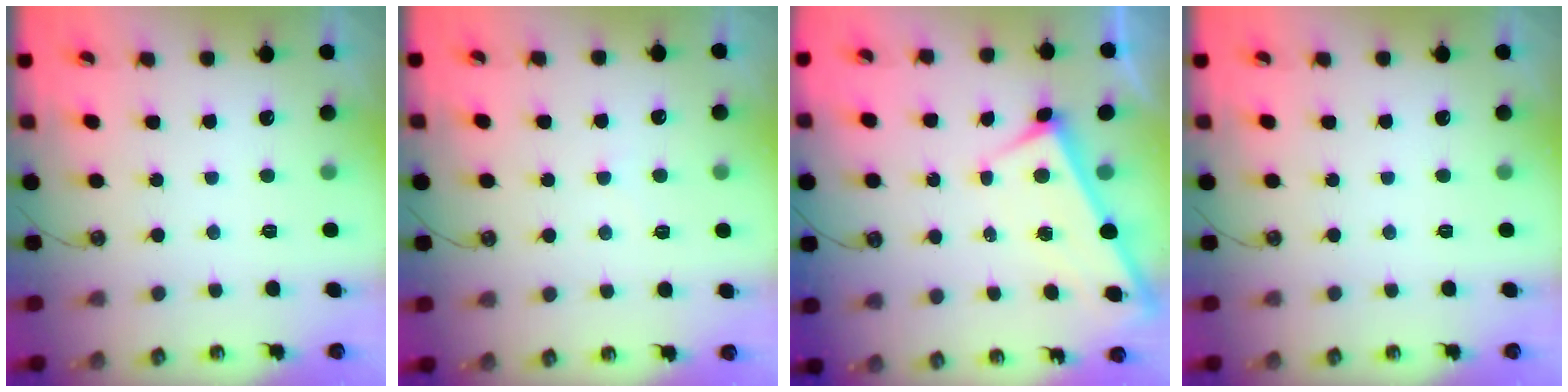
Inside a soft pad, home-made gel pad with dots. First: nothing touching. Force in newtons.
{"total": 3.9, "press": 3.9, "slide": 0.3}
{"total": 2.7, "press": 2.7, "slide": 0.3}
{"total": 0.0}